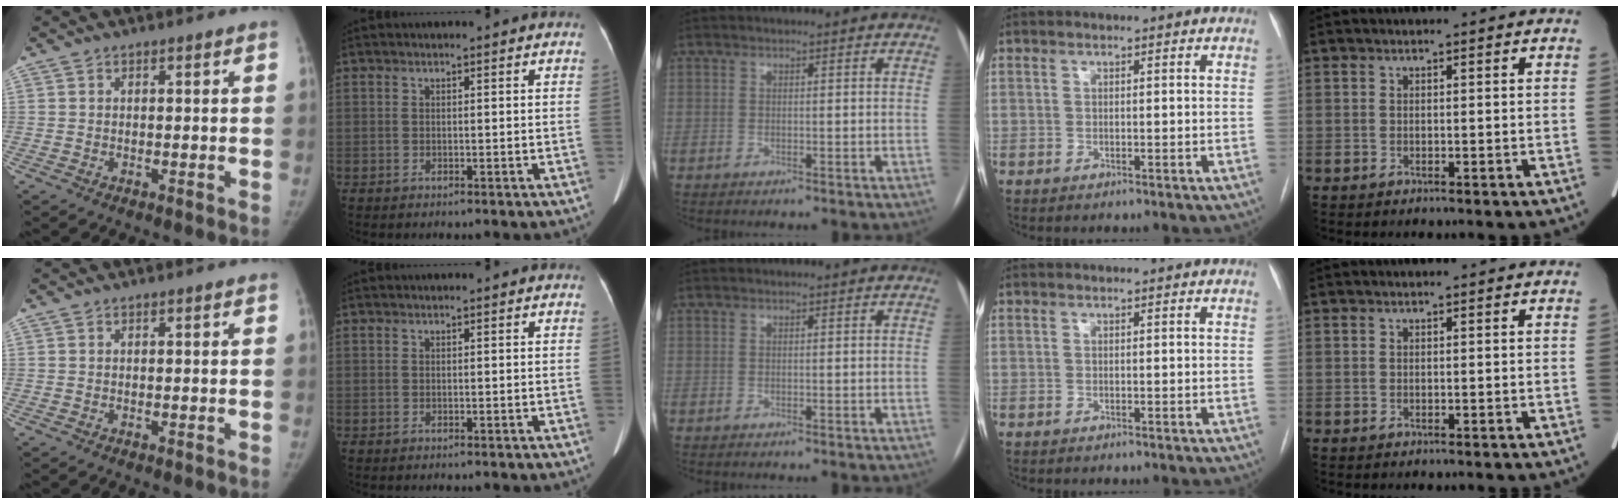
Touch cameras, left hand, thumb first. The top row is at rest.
{}